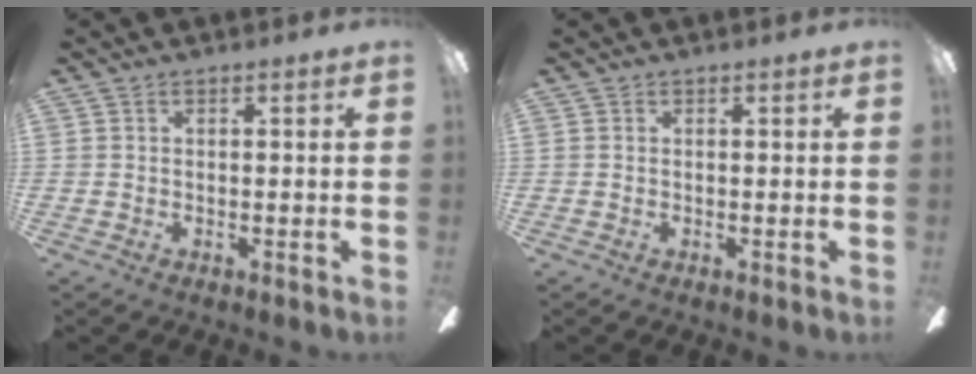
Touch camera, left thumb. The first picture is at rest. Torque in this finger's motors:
{"motor_torque": [0.00, 0.00, 0.02, 0.06, 0.00]}